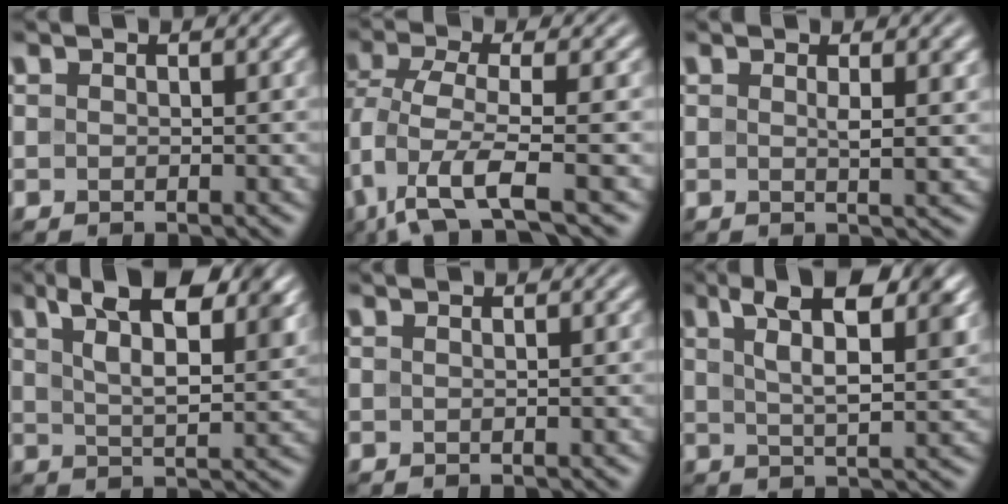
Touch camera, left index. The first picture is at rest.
{"total": 5.8, "force": [-2.6, 1.6, 4.9], "torque": [-0.103, -0.011, -0.057]}
{"total": 2.0, "force": [0.7, 0.4, 1.9], "torque": [-0.024, 0.000, 0.009]}
{"total": 9.5, "force": [5.4, 3.6, 6.9], "torque": [-0.104, 0.015, 0.080]}
{"total": 0.9, "force": [0.5, 0.4, 0.6], "torque": [-0.005, -0.001, -0.002]}
{"total": 8.7, "force": [4.4, 2.9, 6.9], "torque": [-0.108, 0.012, 0.071]}